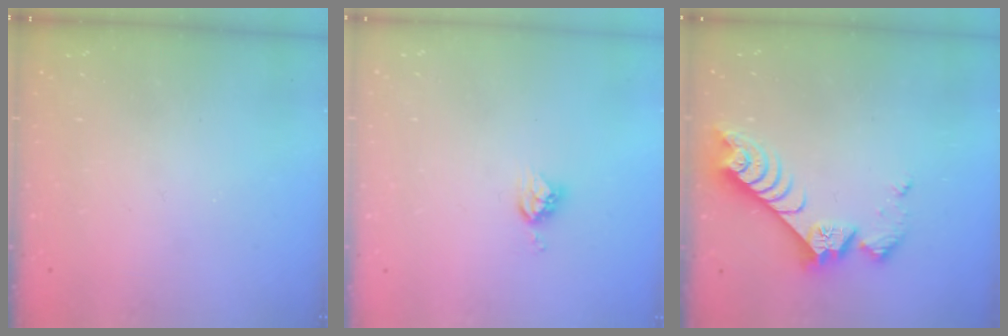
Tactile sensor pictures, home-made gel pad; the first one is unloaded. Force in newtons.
{"total": 5.4, "press": 5.4, "slide": 0.1}
{"total": 8.4, "press": 8.4, "slide": 0.3}